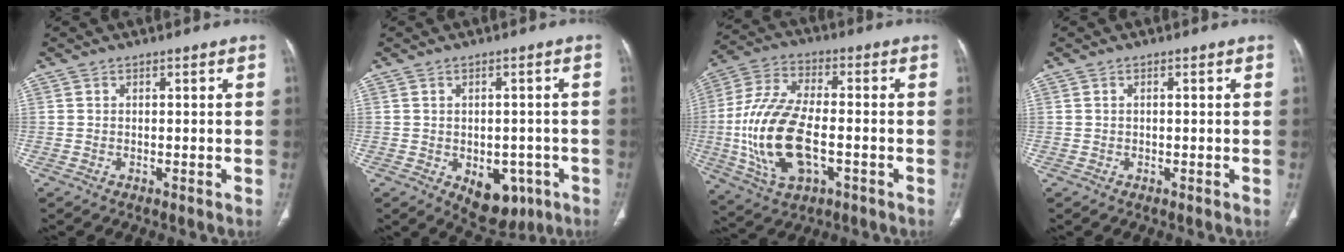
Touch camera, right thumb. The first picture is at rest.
{"total": 8.9, "force": [-3.4, 5.7, 5.9], "torque": [-0.046, 0.013, -0.030]}
{"total": 18.4, "force": [-3.5, 9.3, 15.5], "torque": [-0.320, 0.017, -0.057]}
{"total": 0.0}